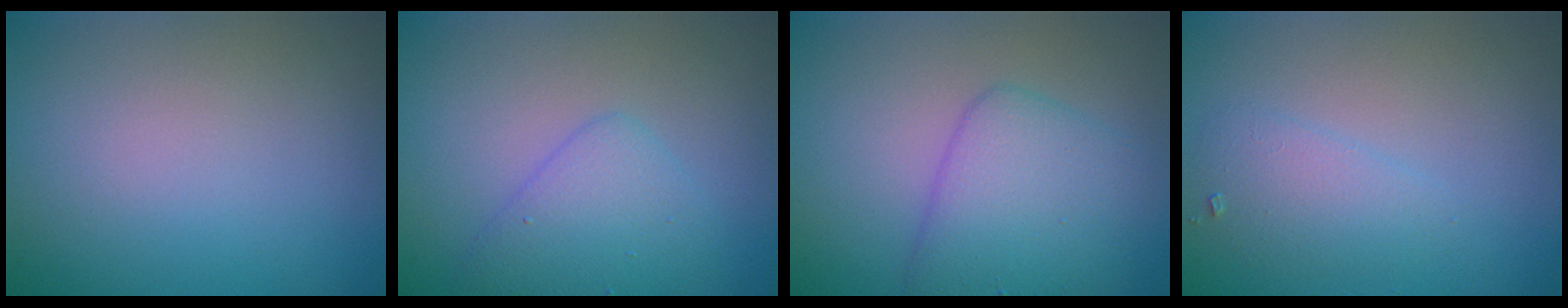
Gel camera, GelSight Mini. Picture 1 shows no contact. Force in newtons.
{"total": 3.0, "press": 3.0, "slide": 0.2}
{"total": 4.6, "press": 4.6, "slide": 0.1}
{"total": 2.0, "press": 2.0, "slide": 0.1}